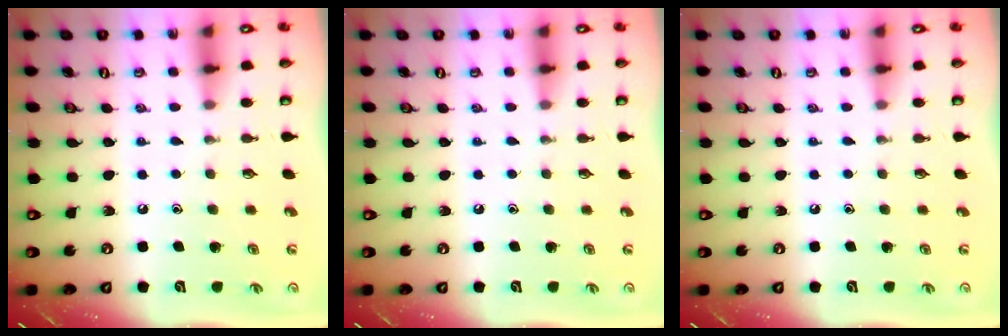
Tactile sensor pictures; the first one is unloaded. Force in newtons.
{"total": 0.0}
{"total": 0.0}